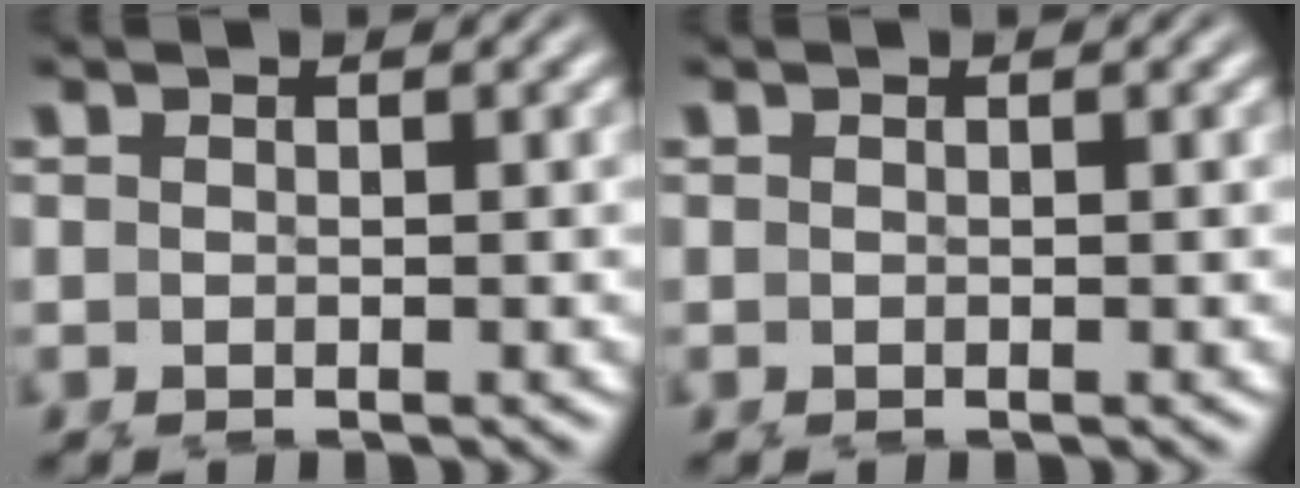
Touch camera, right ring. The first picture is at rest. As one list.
[{"total": 0.0}]